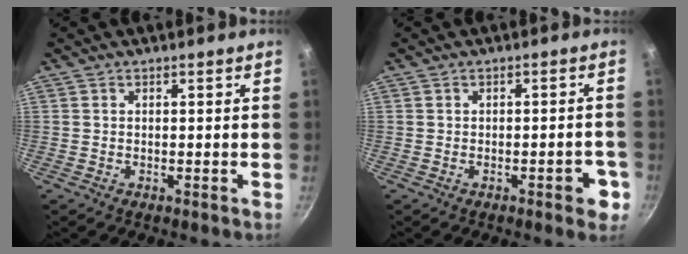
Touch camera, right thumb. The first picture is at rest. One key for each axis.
{"total": 4.5, "fx": -1.9, "fy": 1.7, "fz": 3.7, "tx": -0.029, "ty": 0.014, "tz": -0.025}